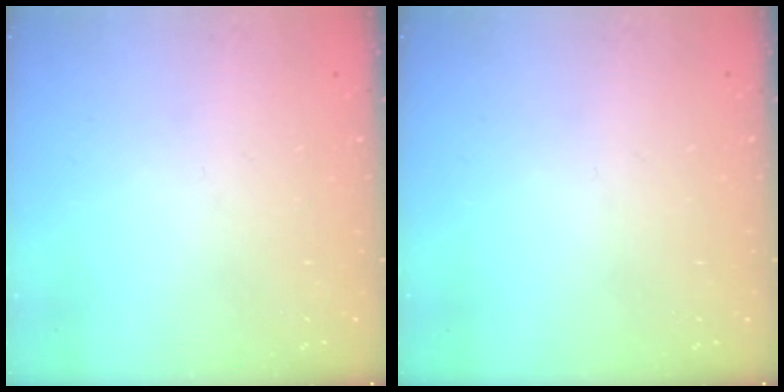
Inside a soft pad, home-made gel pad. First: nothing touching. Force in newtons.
{"total": 0.0}